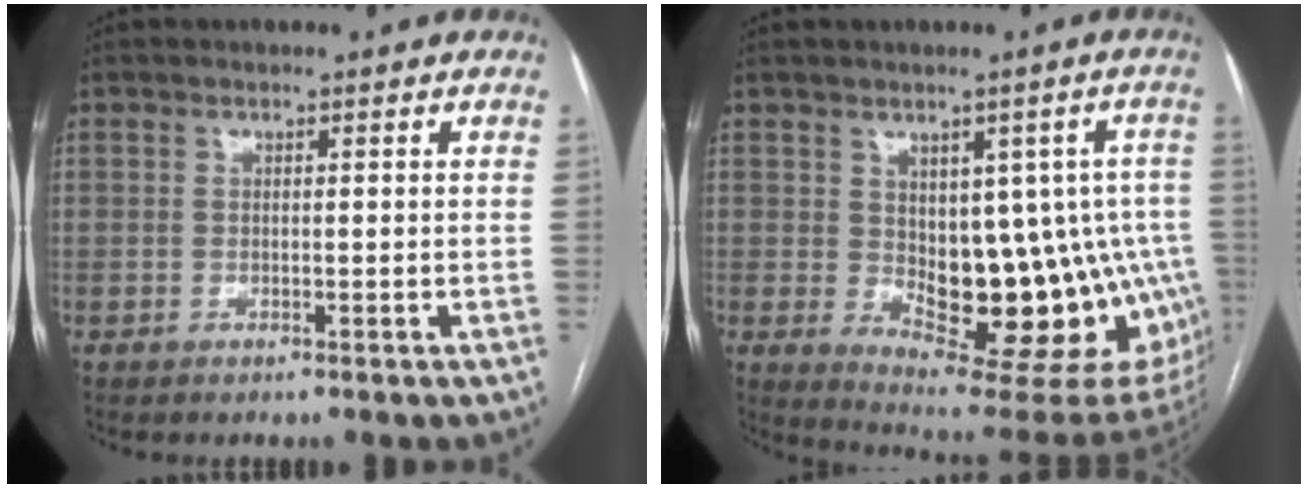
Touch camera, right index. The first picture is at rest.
{"total": 19.1, "force": [-2.1, 9.0, 16.8], "torque": [-0.143, 0.011, 0.000]}